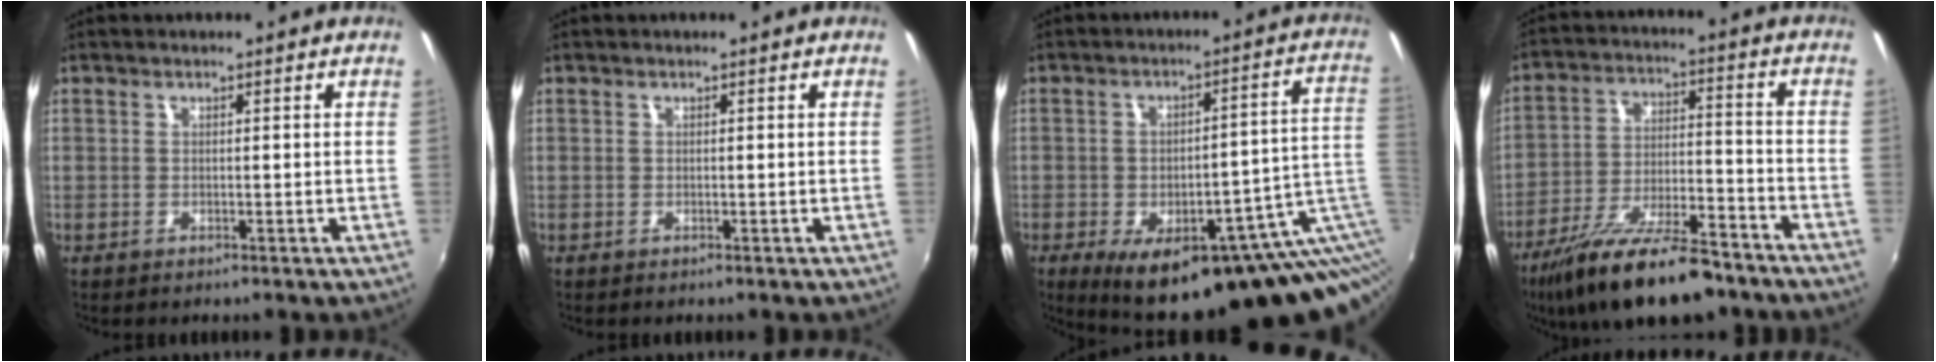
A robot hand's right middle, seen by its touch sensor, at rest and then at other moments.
{"total": 0.0}
{"total": 23.0, "force": [-8.6, 8.0, 19.8], "torque": [-0.258, -0.024, -0.096]}
{"total": 19.1, "force": [-14.7, 5.4, 11.0], "torque": [-0.210, -0.030, -0.237]}